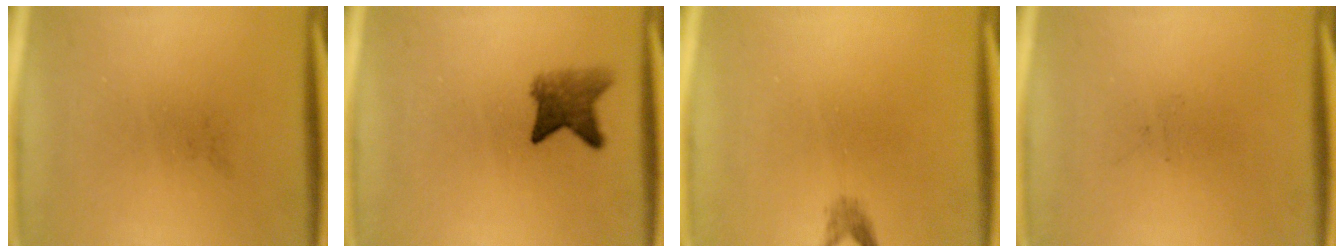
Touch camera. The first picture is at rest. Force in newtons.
{"total": 4.3}
{"total": 1.2}
{"total": 0.0}